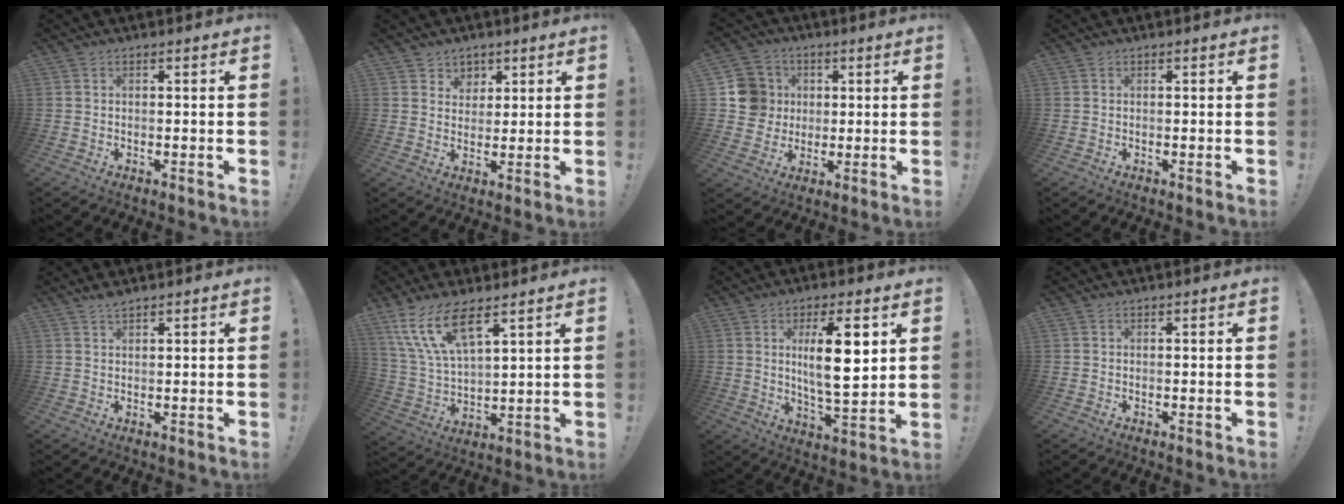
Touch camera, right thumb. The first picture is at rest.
{"total": 4.9, "force": [2.7, 4.0, 0.2], "torque": [-0.009, -0.020, 0.053]}
{"total": 11.6, "force": [1.9, 11.0, 3.1], "torque": [-0.048, 0.001, 0.044]}
{"total": 0.0}
{"total": 2.1, "force": [1.8, 0.2, 1.1], "torque": [-0.017, -0.009, 0.032]}
{"total": 13.8, "force": [8.9, 4.7, 9.4], "torque": [-0.206, -0.037, 0.163]}
{"total": 13.3, "force": [3.5, 3.4, 12.3], "torque": [-0.206, -0.013, 0.048]}
{"total": 0.0}